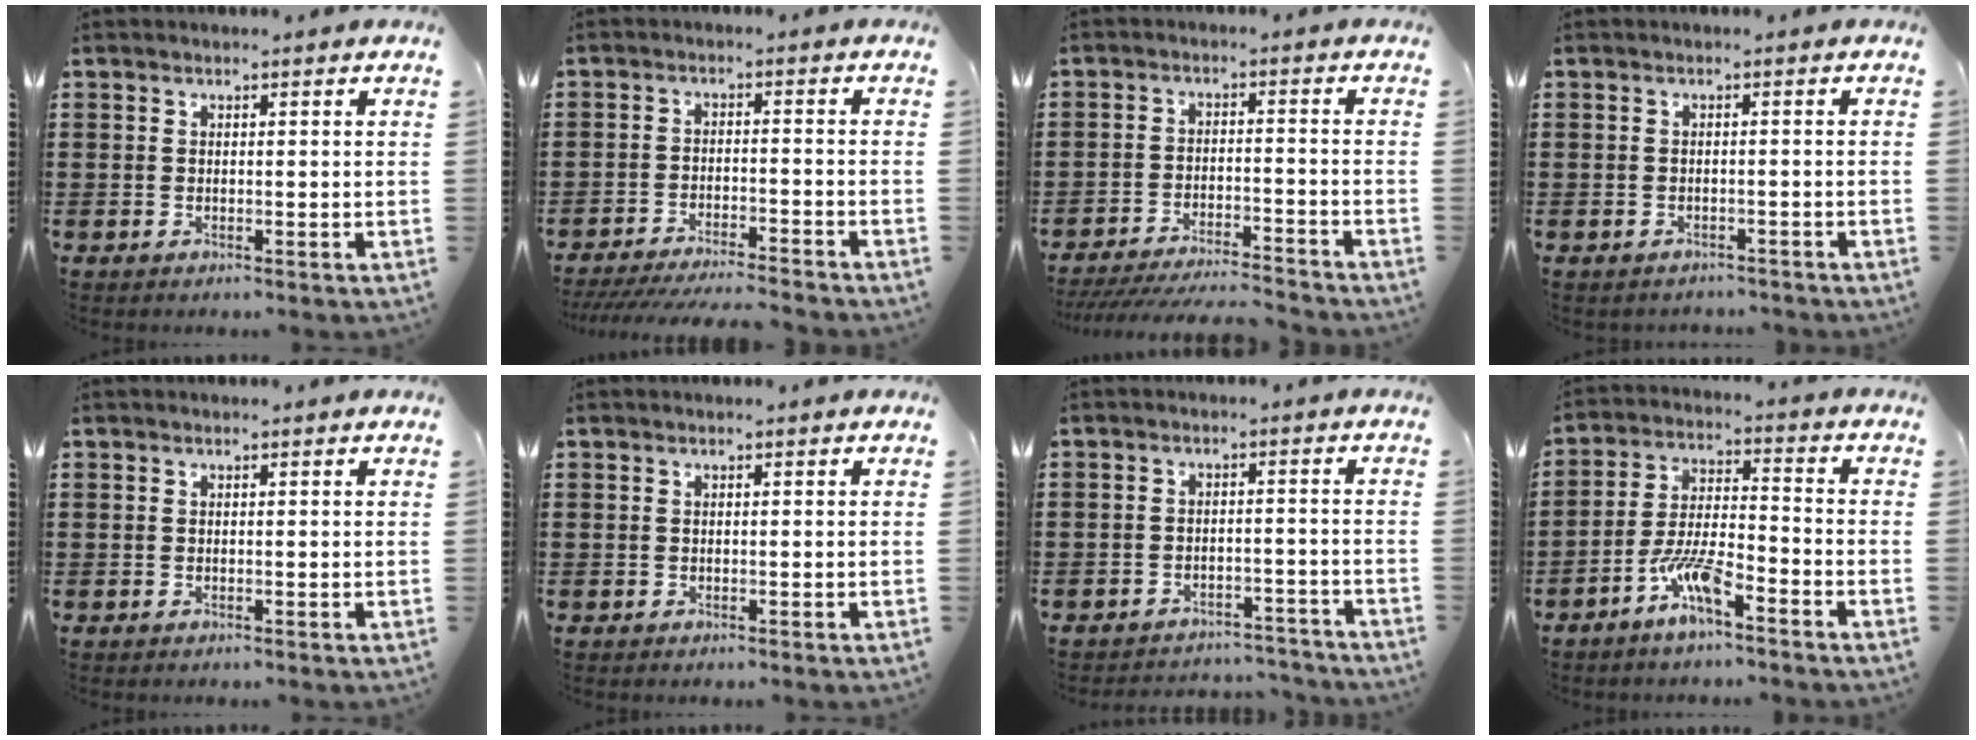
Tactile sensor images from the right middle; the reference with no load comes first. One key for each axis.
{"total": 4.6, "fx": -4.4, "fy": -0.1, "fz": 1.3, "tx": -0.028, "ty": -0.010, "tz": -0.089}
{"total": 5.1, "fx": -4.9, "fy": 0.1, "fz": 1.5, "tx": -0.030, "ty": -0.008, "tz": -0.098}
{"total": 1.0, "fx": -0.9, "fy": 0.2, "fz": 0.0, "tx": -0.004, "ty": 0.000, "tz": -0.020}
{"total": 0.0}
{"total": 0.0}
{"total": 3.5, "fx": -3.4, "fy": 0.4, "fz": -0.2, "tx": -0.003, "ty": 0.002, "tz": -0.074}
{"total": 7.2, "fx": -4.7, "fy": 1.4, "fz": 5.3, "tx": -0.121, "ty": -0.006, "tz": -0.092}